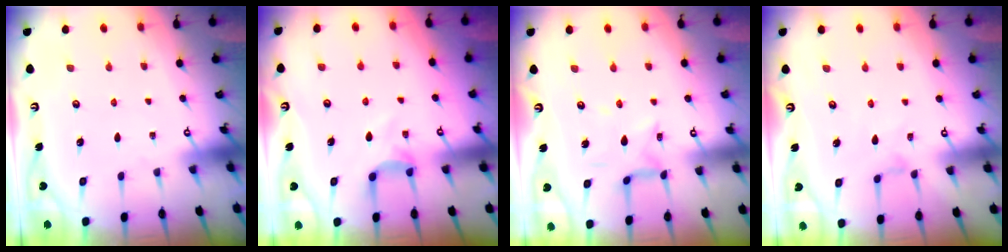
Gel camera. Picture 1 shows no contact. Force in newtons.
{"total": 3.9, "press": 3.9, "slide": 0.6}
{"total": 6.4, "press": 6.4, "slide": 0.2}
{"total": 2.6, "press": 2.6, "slide": 0.5}